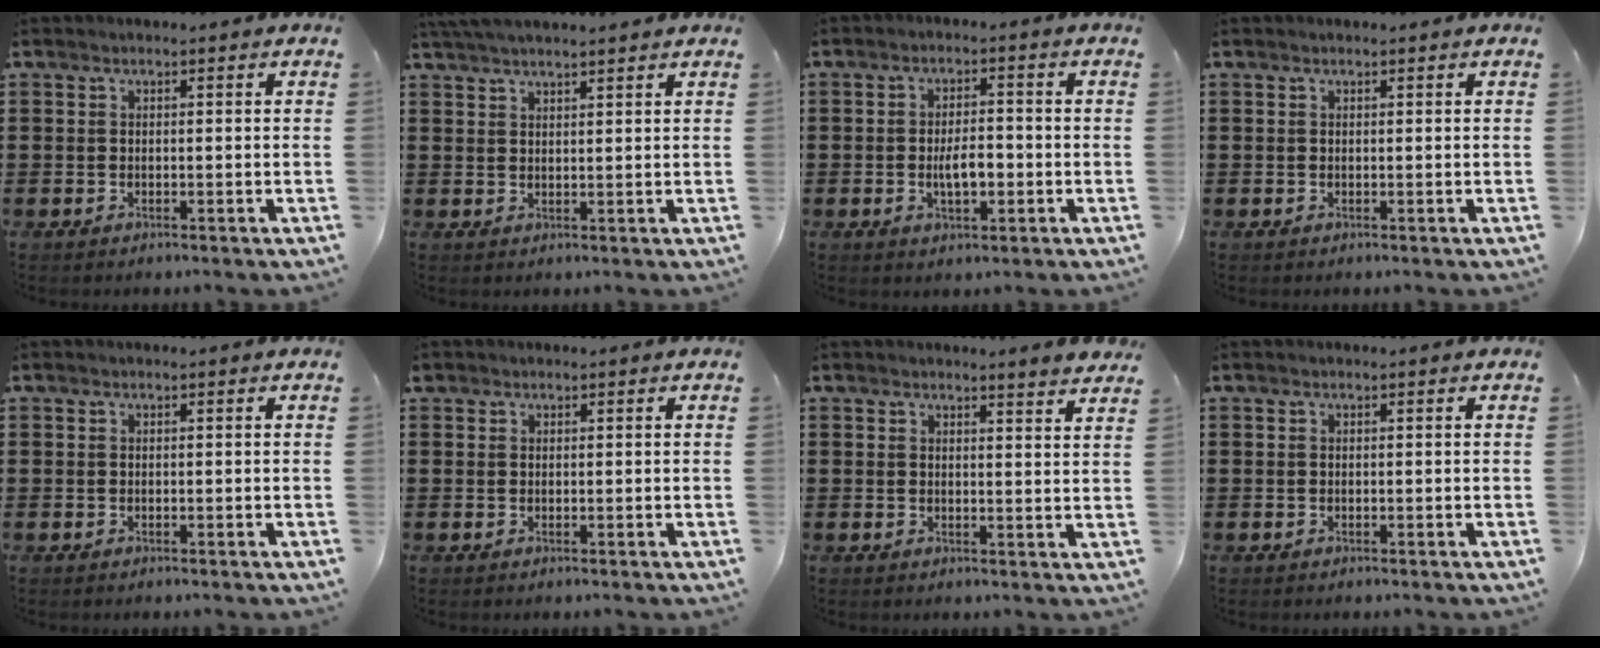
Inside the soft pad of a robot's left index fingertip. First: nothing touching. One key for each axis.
{"total": 3.0, "fx": 2.8, "fy": -0.1, "fz": 0.8, "tx": -0.023, "ty": -0.002, "tz": 0.055}
{"total": 4.6, "fx": -0.8, "fy": 1.9, "fz": 4.1, "tx": -0.065, "ty": 0.003, "tz": -0.018}
{"total": 0.0}
{"total": 0.0}
{"total": 0.6, "fx": 0.4, "fy": 0.4, "fz": 0.1, "tx": -0.004, "ty": 0.003, "tz": 0.009}
{"total": 2.5, "fx": 2.5, "fy": -0.4, "fz": 0.4, "tx": -0.007, "ty": -0.012, "tz": 0.045}
{"total": 0.0}